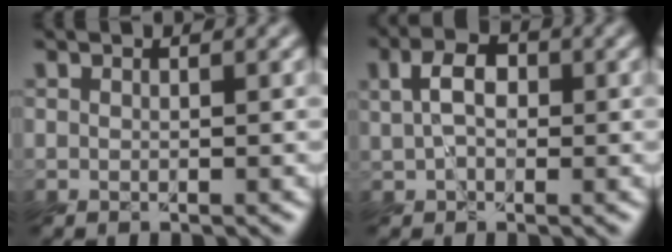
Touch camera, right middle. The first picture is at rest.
{"total": 3.9, "force": [0.3, 2.6, 2.8], "torque": [-0.055, 0.009, -0.006]}